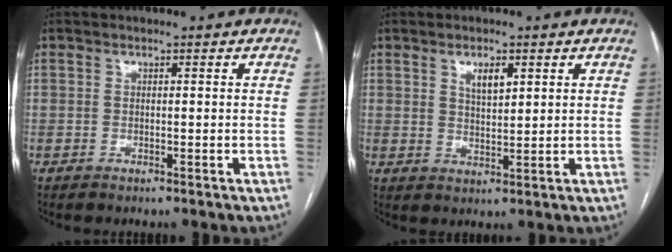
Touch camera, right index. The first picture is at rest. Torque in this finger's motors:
{"motor_torque": [0.10, 0.08, 0.05, 0.04]}